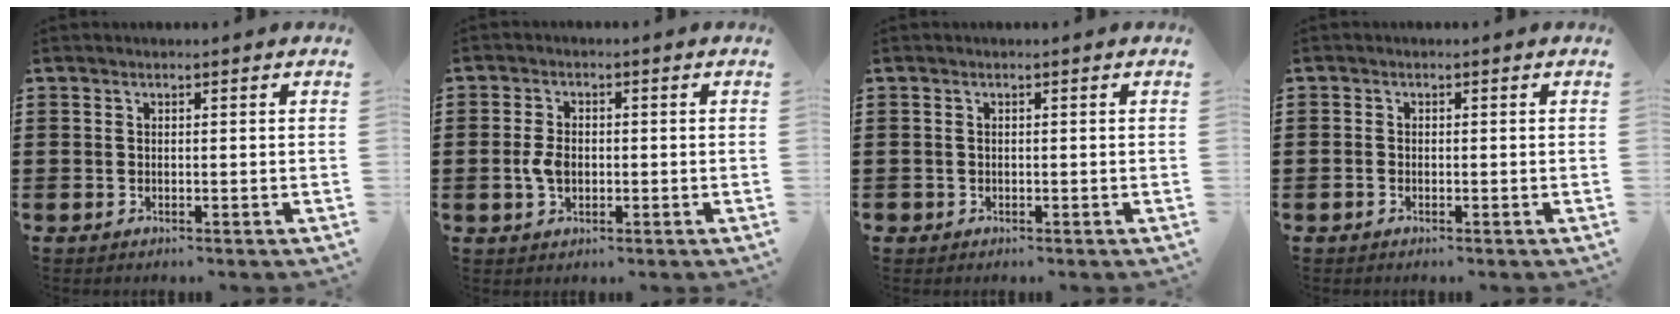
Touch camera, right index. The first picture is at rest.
{"total": 3.7, "force": [-0.4, 2.4, 2.8], "torque": [-0.069, 0.000, -0.012]}
{"total": 0.6, "force": [-0.3, 0.5, 0.0], "torque": [0.000, 0.003, -0.009]}
{"total": 0.8, "force": [-0.5, 0.6, 0.2], "torque": [-0.004, 0.002, -0.010]}